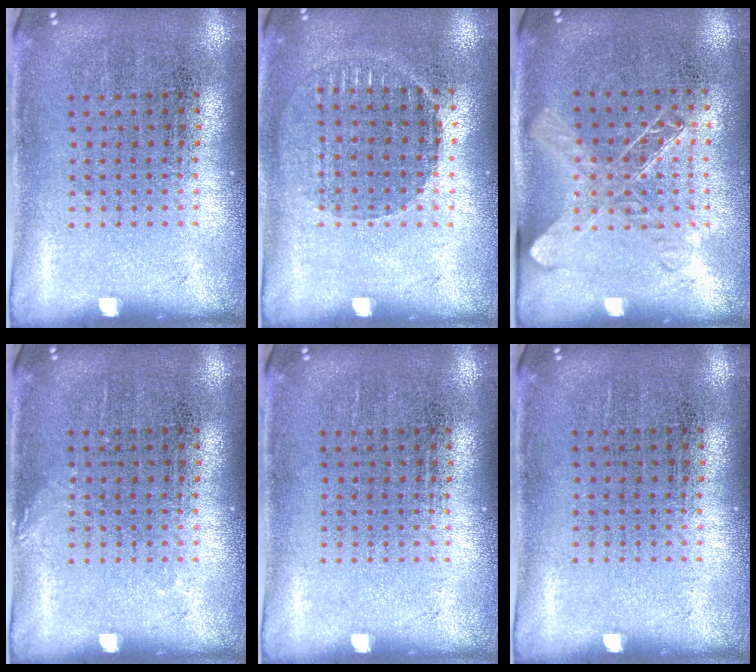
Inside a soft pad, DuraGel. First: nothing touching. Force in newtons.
{"total": 1.0, "press": 1.0, "slide": 0.1}
{"total": 1.4, "press": 1.3, "slide": 0.6}
{"total": 0.6, "press": 0.5, "slide": 0.1}
{"total": 0.0}
{"total": 0.0}